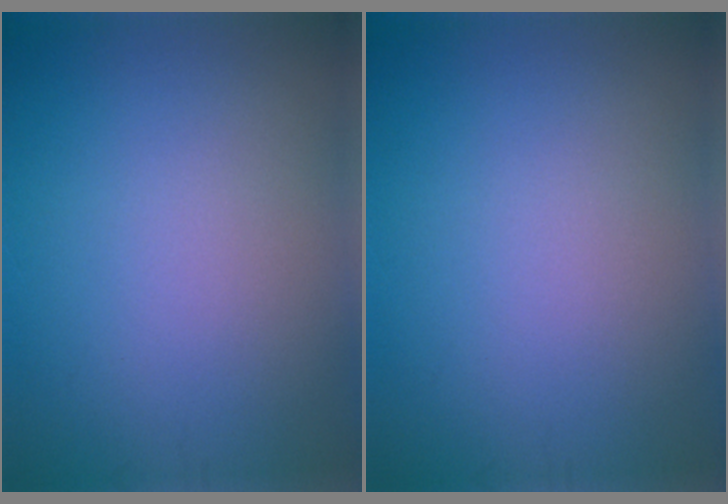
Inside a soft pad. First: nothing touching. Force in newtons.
{"total": 0.0}